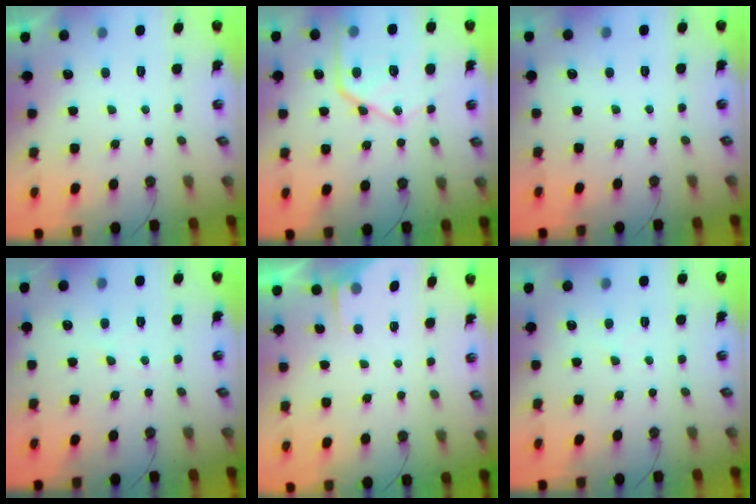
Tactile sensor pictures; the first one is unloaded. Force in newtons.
{"total": 19.5, "press": 19.4, "slide": 1.9}
{"total": 0.0}
{"total": 4.1, "press": 4.0, "slide": 0.6}
{"total": 2.2, "press": 2.2, "slide": 0.3}
{"total": 1.8, "press": 1.8, "slide": 0.4}